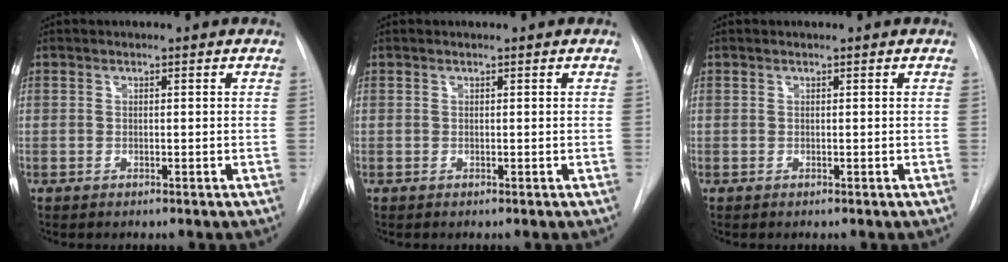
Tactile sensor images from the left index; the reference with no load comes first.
{"total": 0.0}
{"total": 0.0}